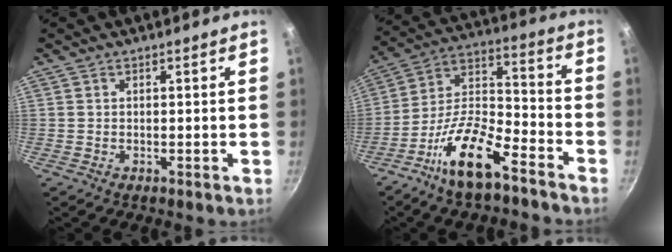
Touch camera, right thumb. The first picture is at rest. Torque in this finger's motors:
{"motor_torque": [0.38, 0.51, 1.57, -1.21, 0.38]}